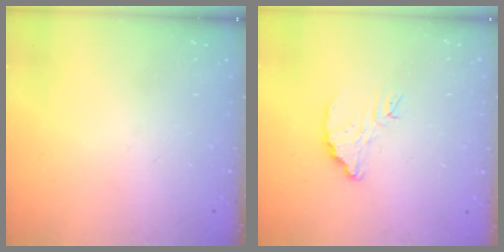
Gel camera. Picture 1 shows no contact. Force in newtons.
{"total": 5.4, "press": 5.4, "slide": 0.3}